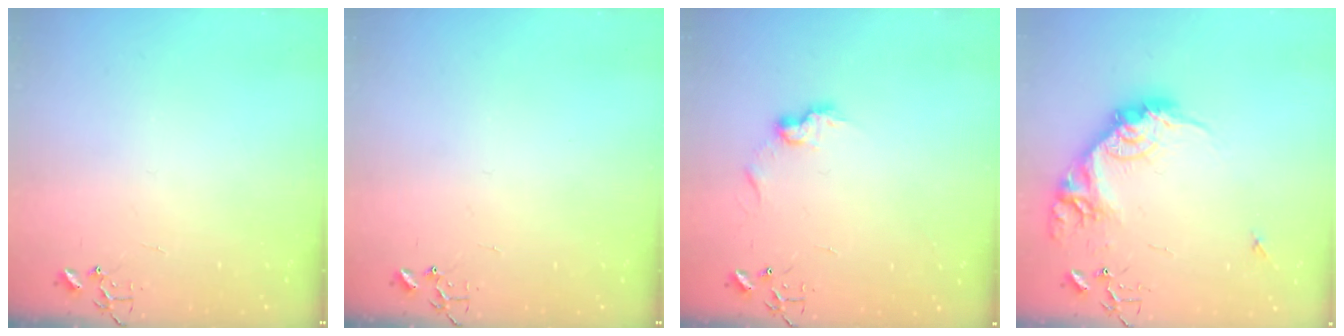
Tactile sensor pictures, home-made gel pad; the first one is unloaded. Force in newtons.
{"total": 0.0}
{"total": 7.5, "press": 7.5, "slide": 0.4}
{"total": 16.9, "press": 16.9, "slide": 1.0}